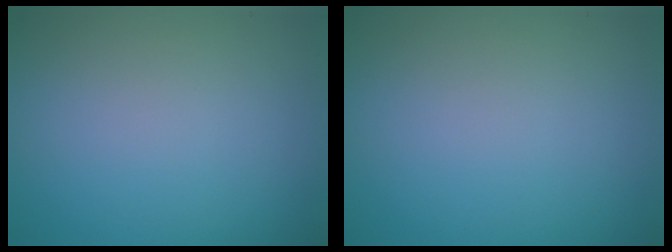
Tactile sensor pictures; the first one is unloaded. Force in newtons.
{"total": 0.0}